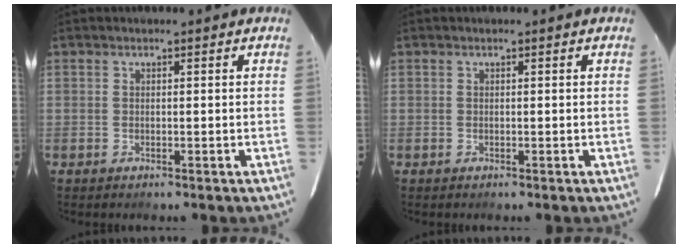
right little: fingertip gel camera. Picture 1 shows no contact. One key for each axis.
{"total": 0.0}